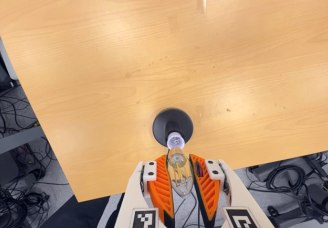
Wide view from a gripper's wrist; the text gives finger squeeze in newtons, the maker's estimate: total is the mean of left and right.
{"total": 20.8, "left": 23.3, "right": 18.3}